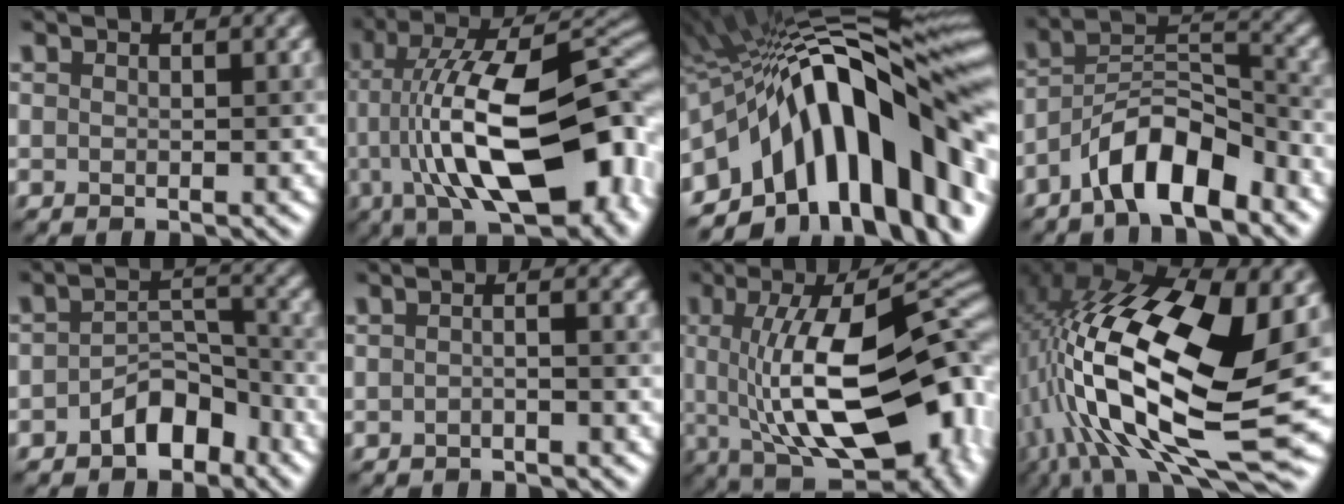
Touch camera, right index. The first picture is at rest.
{"total": 16.0, "force": [-1.9, 6.6, 14.4], "torque": [-0.203, 0.036, -0.033]}
{"total": 18.1, "force": [-3.8, 8.3, 15.6], "torque": [-0.219, 0.047, -0.079]}
{"total": 7.4, "force": [-4.8, 2.7, 4.9], "torque": [-0.075, 0.017, -0.089]}
{"total": 3.9, "force": [-2.4, 2.3, 2.2], "torque": [-0.027, 0.017, -0.041]}
{"total": 1.0, "force": [-0.7, 0.2, 0.8], "torque": [-0.009, 0.002, -0.016]}
{"total": 15.6, "force": [-0.4, 7.0, 13.9], "torque": [-0.179, 0.005, -0.007]}
{"total": 18.7, "force": [0.2, 8.1, 16.8], "torque": [-0.315, 0.007, 0.004]}